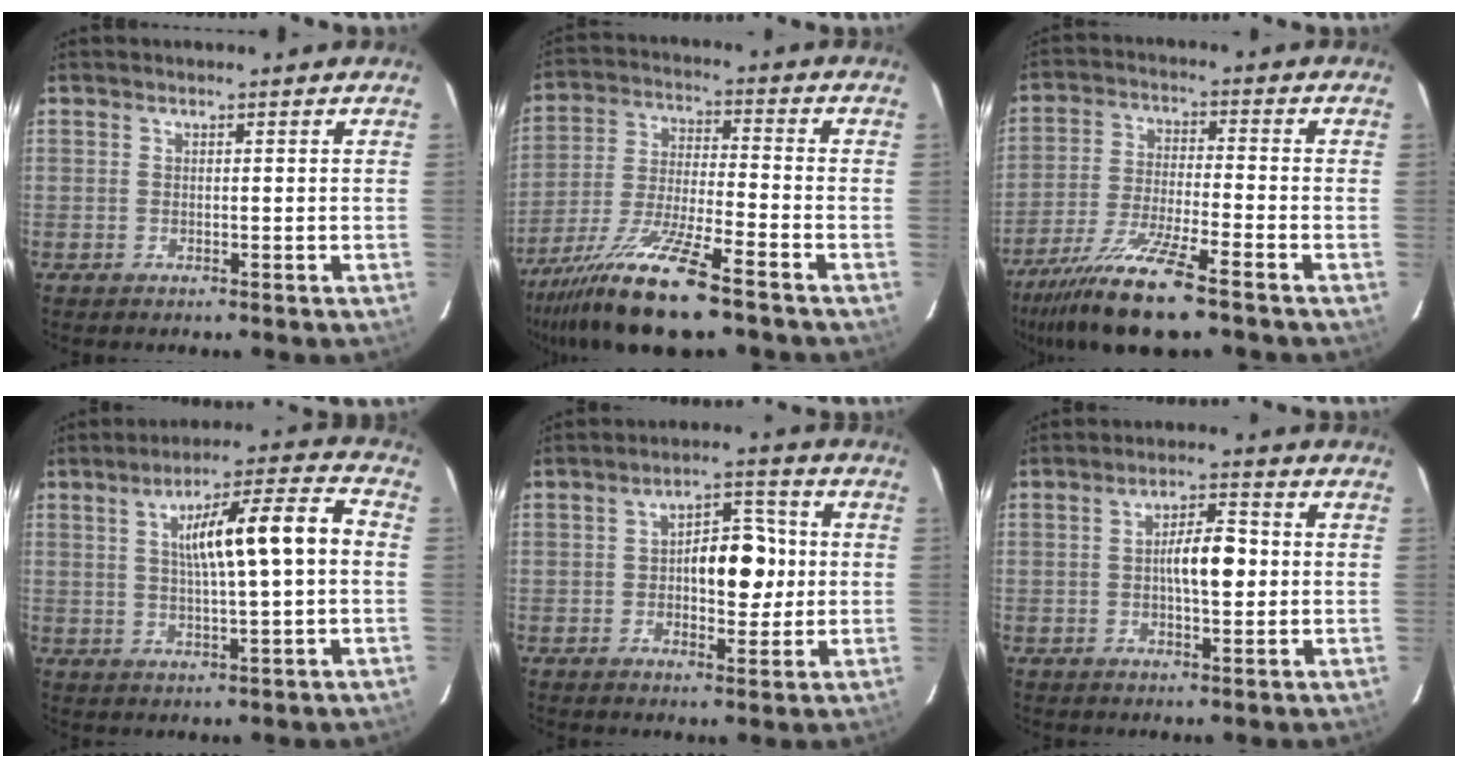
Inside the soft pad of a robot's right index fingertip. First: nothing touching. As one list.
[{"total": 14.8, "force": [-10.4, 1.0, 10.4], "torque": [-0.211, -0.036, -0.190]}, {"total": 12.2, "force": [-8.7, 0.5, 8.5], "torque": [-0.162, -0.034, -0.155]}, {"total": 12.3, "force": [1.3, 1.0, 12.2], "torque": [-0.193, 0.026, 0.021]}, {"total": 8.6, "force": [0.0, 4.0, 7.6], "torque": [-0.113, 0.023, 0.004]}, {"total": 6.4, "force": [-0.1, 1.9, 6.1], "torque": [-0.105, 0.014, -0.001]}]